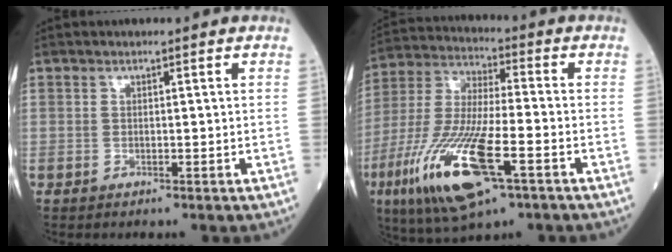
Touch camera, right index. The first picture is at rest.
{"total": 18.7, "force": [-7.9, 3.9, 16.5], "torque": [-0.372, -0.035, -0.140]}